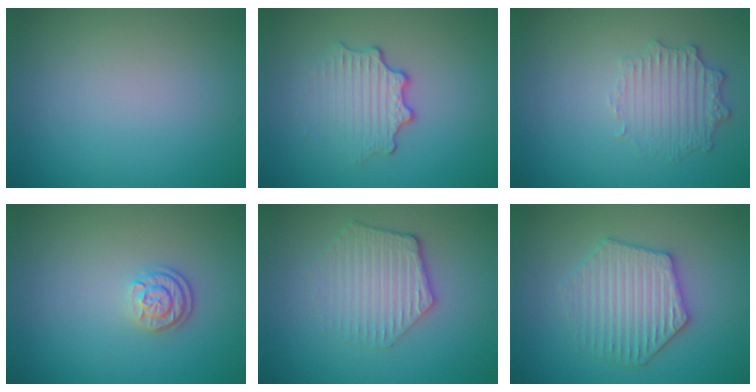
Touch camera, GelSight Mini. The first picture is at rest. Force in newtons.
{"total": 3.3, "press": 2.5, "slide": 2.2}
{"total": 2.5, "press": 2.3, "slide": 1.0}
{"total": 2.3, "press": 1.7, "slide": 1.4}
{"total": 3.5, "press": 3.0, "slide": 1.7}
{"total": 4.1, "press": 4.1, "slide": 0.7}